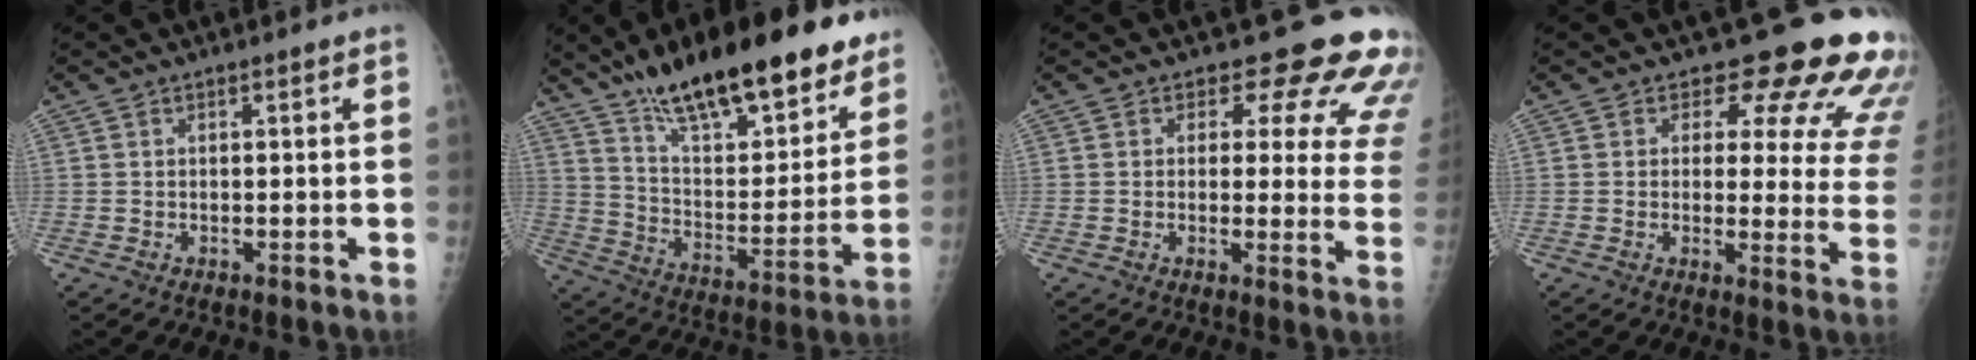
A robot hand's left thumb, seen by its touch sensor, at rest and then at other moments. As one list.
[{"total": 27.4, "force": [19.4, 9.3, 16.9], "torque": [-0.222, -0.072, 0.306]}, {"total": 15.1, "force": [12.6, 6.1, 5.8], "torque": [-0.012, -0.091, 0.114]}, {"total": 16.6, "force": [13.6, 6.3, 7.1], "torque": [-0.028, -0.103, 0.130]}]